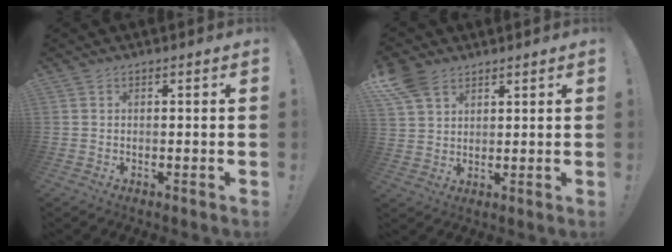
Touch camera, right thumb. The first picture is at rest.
{"total": 8.0, "force": [5.1, 4.9, 3.9], "torque": [-0.080, -0.016, 0.100]}